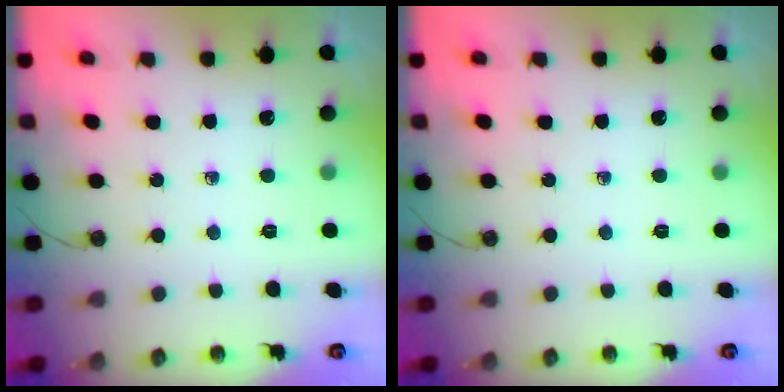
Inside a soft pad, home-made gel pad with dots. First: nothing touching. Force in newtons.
{"total": 0.0}